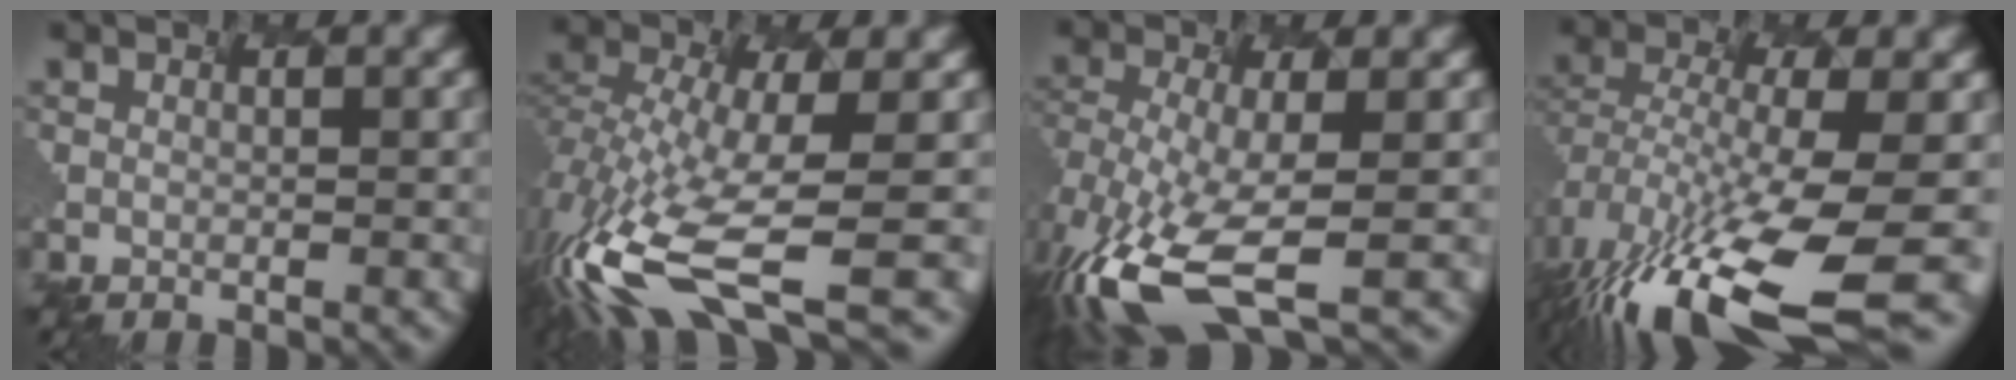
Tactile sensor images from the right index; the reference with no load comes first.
{"total": 11.7, "force": [-6.9, 3.0, 8.9], "torque": [-0.239, -0.040, -0.074]}
{"total": 9.2, "force": [-6.2, 1.8, 6.6], "torque": [-0.187, -0.038, -0.071]}
{"total": 12.0, "force": [-7.0, 2.4, 9.5], "torque": [-0.226, -0.041, -0.061]}